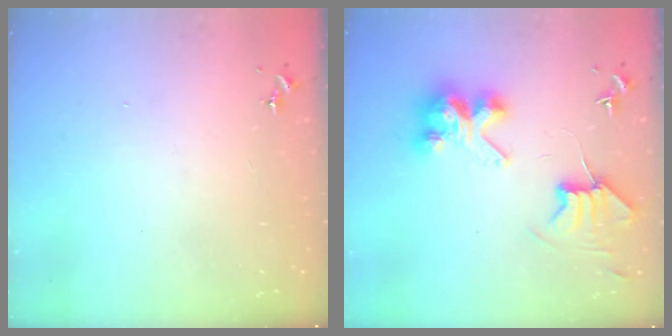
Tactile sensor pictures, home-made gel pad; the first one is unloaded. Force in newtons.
{"total": 9.5, "press": 9.5, "slide": 0.6}